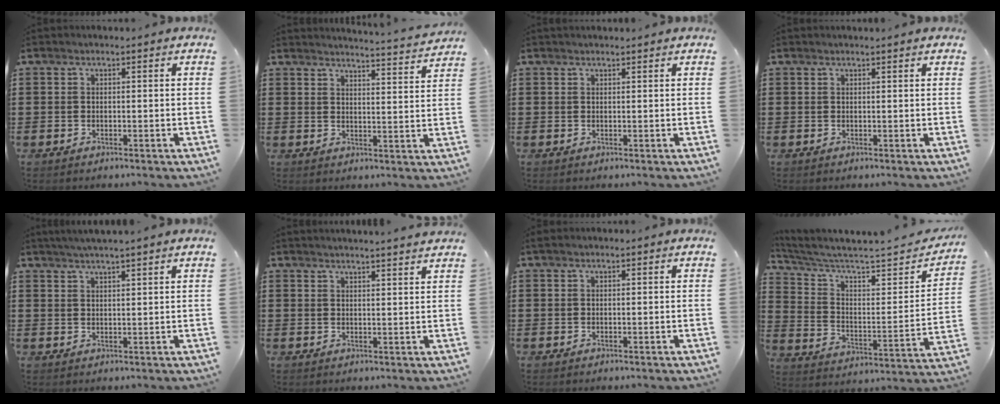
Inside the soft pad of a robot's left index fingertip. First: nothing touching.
{"total": 3.4, "force": [3.3, -0.7, 0.3], "torque": [-0.013, -0.031, 0.053]}
{"total": 0.6, "force": [0.6, 0.1, 0.1], "torque": [-0.003, -0.001, 0.012]}
{"total": 0.6, "force": [0.5, -0.1, 0.2], "torque": [-0.006, -0.003, 0.010]}
{"total": 2.3, "force": [2.1, -0.6, 0.8], "torque": [-0.019, -0.001, 0.039]}
{"total": 2.4, "force": [2.4, -0.6, 0.2], "torque": [-0.010, -0.010, 0.044]}
{"total": 0.0}
{"total": 4.8, "force": [4.1, 1.0, 2.4], "torque": [-0.073, -0.037, 0.062]}